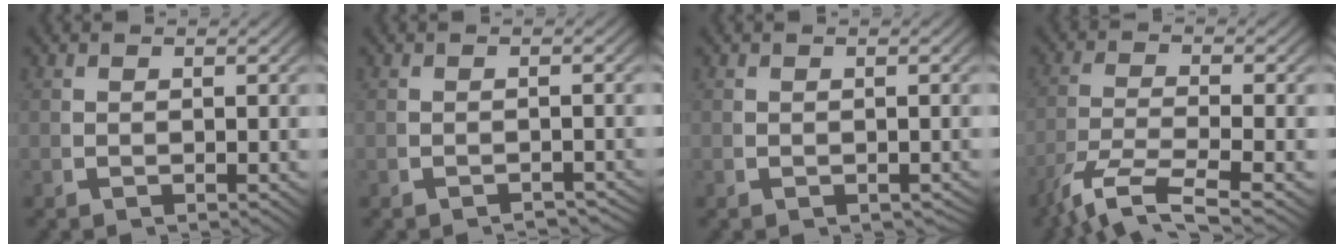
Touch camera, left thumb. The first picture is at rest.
{"total": 2.0, "force": [-1.9, 0.2, 0.3], "torque": [-0.002, -0.003, -0.029]}
{"total": 0.7, "force": [-0.5, 0.4, 0.3], "torque": [-0.005, -0.004, -0.004]}
{"total": 6.2, "force": [-3.1, 2.3, 4.8], "torque": [-0.110, -0.020, -0.041]}